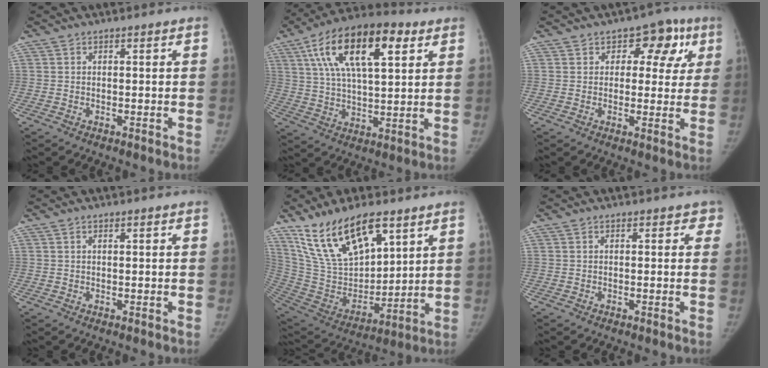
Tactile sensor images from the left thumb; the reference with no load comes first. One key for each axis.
{"total": 20.2, "fx": 8.2, "fy": 8.6, "fz": 16.3, "tx": -0.273, "ty": 0.002, "tz": 0.138}
{"total": 8.5, "fx": 3.3, "fy": 5.9, "fz": 5.2, "tx": -0.003, "ty": -0.004, "tz": 0.034}
{"total": 0.6, "fx": 0.3, "fy": 0.2, "fz": 0.5, "tx": -0.007, "ty": 0.003, "tz": 0.006}
{"total": 20.4, "fx": 12.8, "fy": 9.1, "fz": 13.1, "tx": -0.203, "ty": -0.061, "tz": 0.254}
{"total": 1.7, "fx": 0.9, "fy": 1.2, "fz": 0.9, "tx": 0.019, "ty": 0.003, "tz": 0.002}